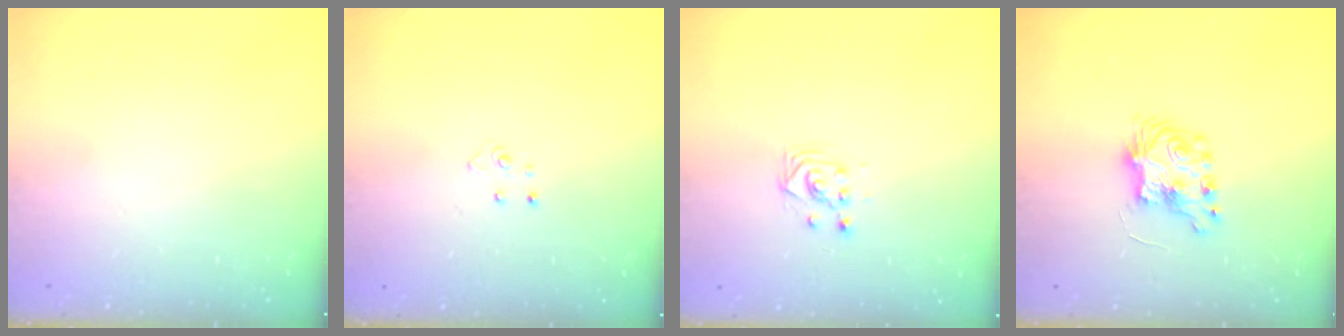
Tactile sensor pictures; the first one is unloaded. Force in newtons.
{"total": 3.7, "press": 3.7, "slide": 0.3}
{"total": 3.0, "press": 3.0, "slide": 0.1}
{"total": 7.5, "press": 7.5, "slide": 0.2}